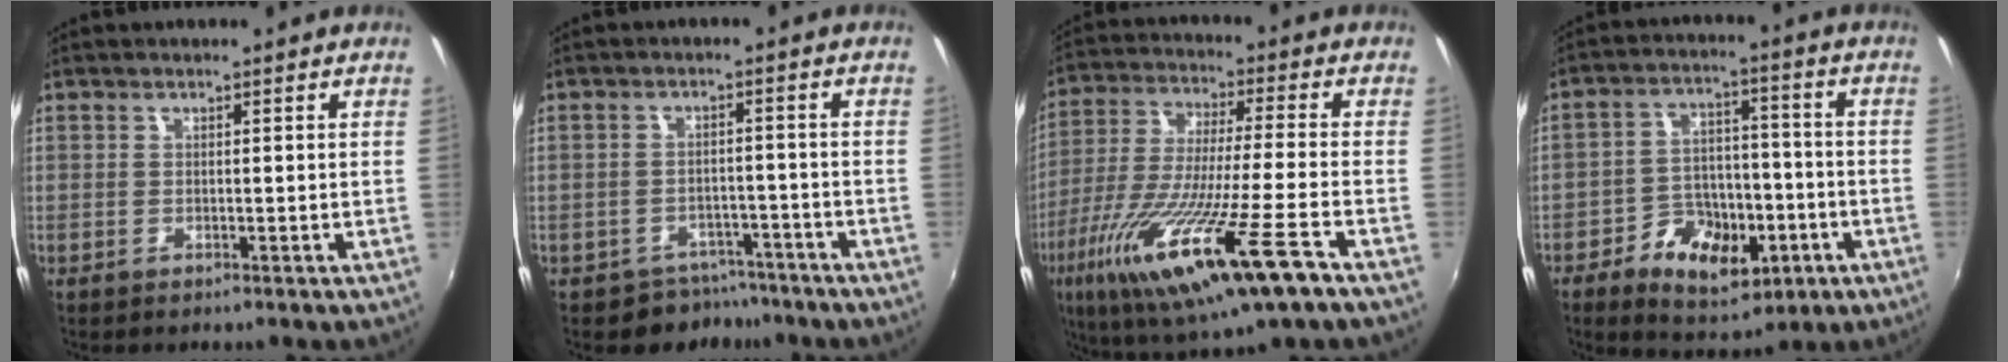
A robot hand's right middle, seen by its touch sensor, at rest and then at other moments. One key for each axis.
{"total": 5.3, "fx": -4.2, "fy": 3.3, "fz": 0.3, "tx": -0.006, "ty": 0.016, "tz": -0.052}
{"total": 21.7, "fx": -11.1, "fy": 1.3, "fz": 18.6, "tx": -0.343, "ty": -0.076, "tz": -0.192}
{"total": 18.6, "fx": -8.2, "fy": 8.9, "fz": 14.1, "tx": -0.244, "ty": 0.001, "tz": -0.122}